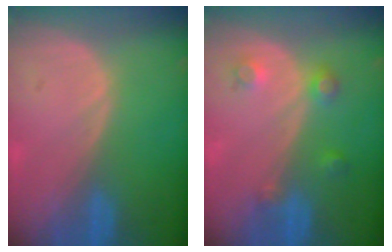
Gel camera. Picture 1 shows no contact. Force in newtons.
{"total": 3.6, "press": 3.2, "slide": 1.6}